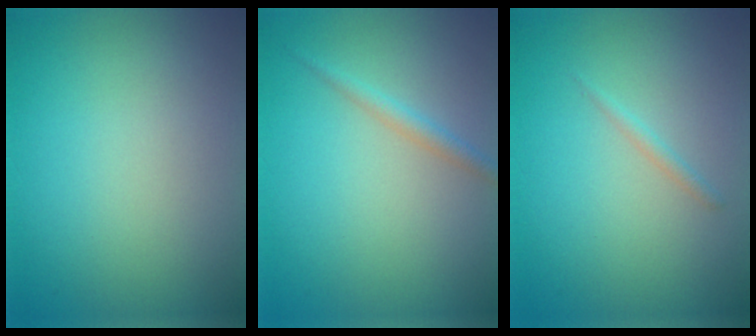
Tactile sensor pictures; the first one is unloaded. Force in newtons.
{"total": 1.4, "press": 1.4, "slide": 0.0}
{"total": 0.7, "press": 0.7, "slide": 0.0}